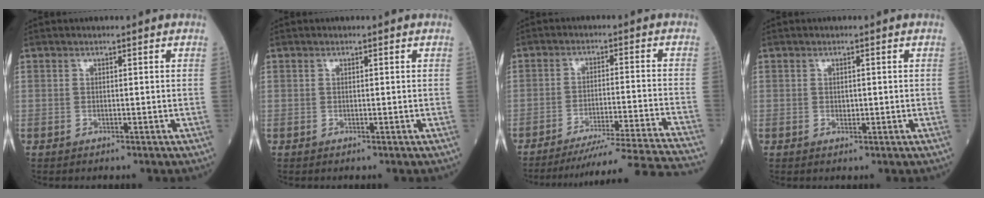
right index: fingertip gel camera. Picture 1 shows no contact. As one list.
[{"total": 0.0}, {"total": 22.5, "force": [-21.0, -3.6, 7.0], "torque": [-0.053, -0.049, -0.286]}, {"total": 0.9, "force": [0.0, 0.6, 0.6], "torque": [-0.004, 0.001, 0.002]}]